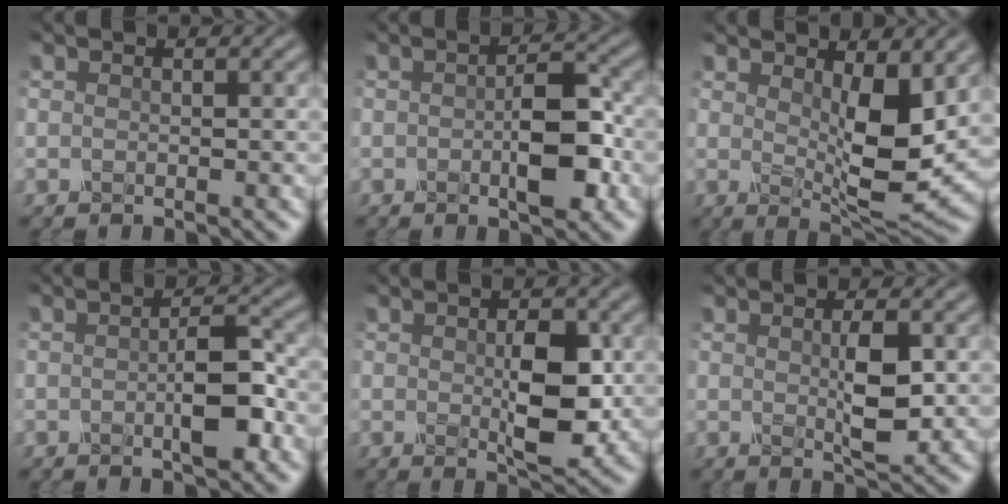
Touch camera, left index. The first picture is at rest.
{"total": 4.6, "force": [-1.1, 1.4, 4.2], "torque": [-0.075, 0.007, -0.017]}
{"total": 6.7, "force": [0.9, 2.1, 6.3], "torque": [-0.107, -0.007, 0.023]}
{"total": 3.7, "force": [-1.0, 0.7, 3.5], "torque": [-0.062, 0.009, -0.017]}
{"total": 4.8, "force": [-0.1, 1.8, 4.5], "torque": [-0.080, -0.002, 0.005]}
{"total": 3.2, "force": [0.3, 0.6, 3.1], "torque": [-0.063, 0.001, 0.011]}